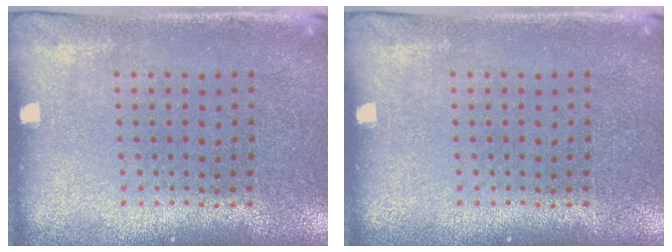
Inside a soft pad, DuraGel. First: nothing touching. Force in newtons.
{"total": 0.0}